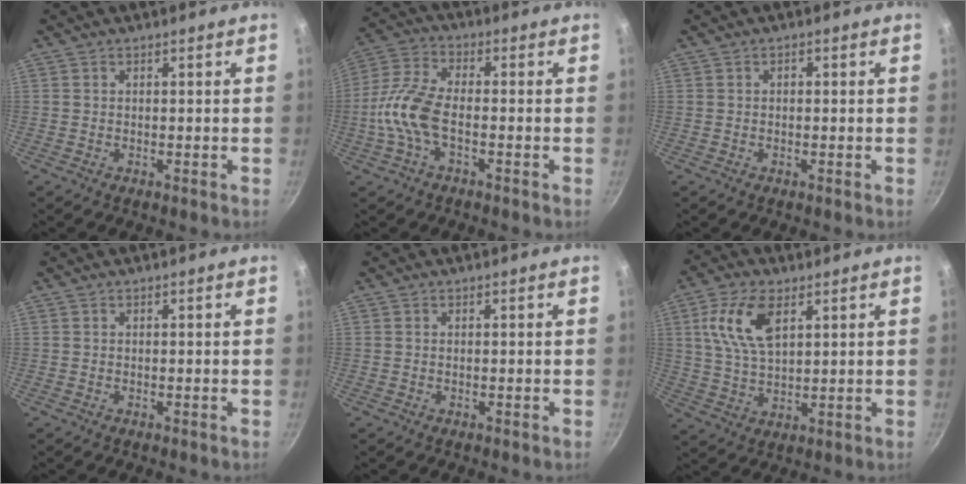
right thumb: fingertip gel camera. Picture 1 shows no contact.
{"total": 10.0, "force": [-2.5, 4.6, 8.6], "torque": [-0.182, 0.028, -0.066]}
{"total": 0.9, "force": [0.0, 0.6, 0.6], "torque": [-0.010, 0.006, 0.000]}
{"total": 0.0}
{"total": 0.0}
{"total": 11.0, "force": [4.1, 5.5, 8.5], "torque": [-0.164, -0.007, 0.082]}